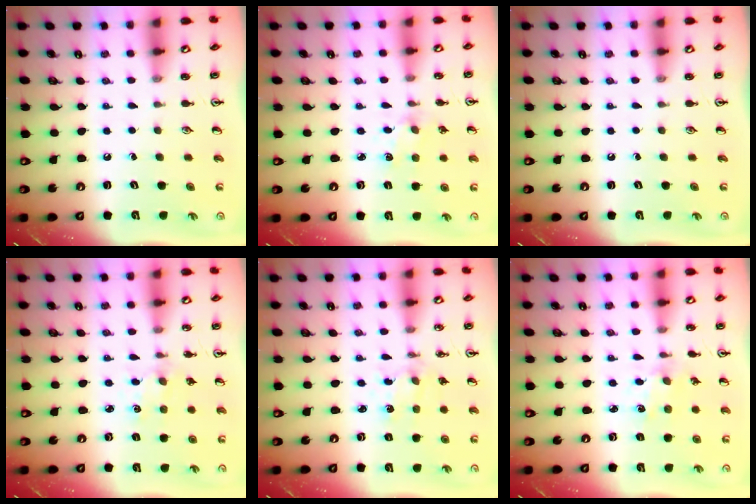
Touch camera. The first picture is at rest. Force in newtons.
{"total": 1.6, "press": 1.6, "slide": 0.1}
{"total": 0.0}
{"total": 2.1, "press": 2.1, "slide": 0.4}
{"total": 1.5, "press": 1.5, "slide": 0.3}
{"total": 0.9, "press": 0.9, "slide": 0.2}